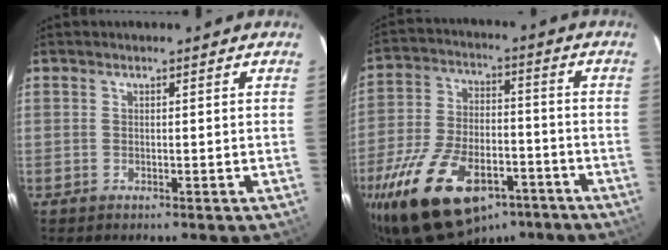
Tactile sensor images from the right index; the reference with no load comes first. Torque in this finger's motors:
{"motor_torque": [1.28, -0.86, 1.05, 0.19]}